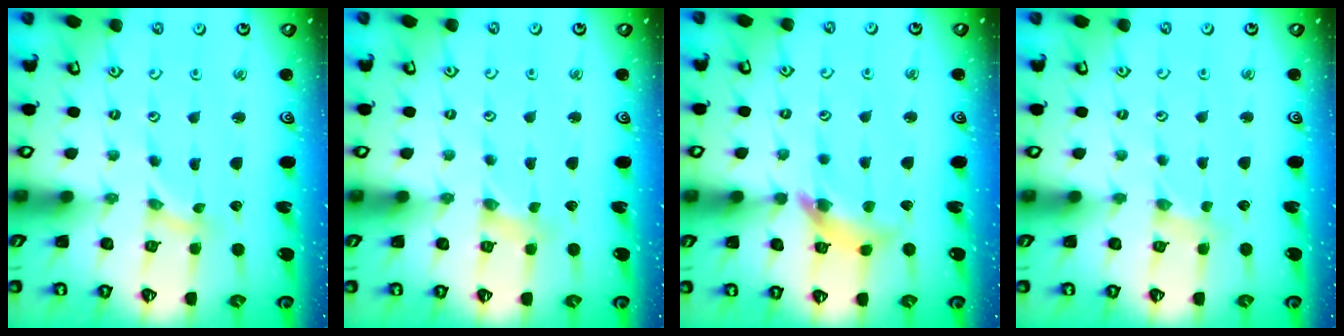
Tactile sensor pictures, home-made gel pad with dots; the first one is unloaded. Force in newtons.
{"total": 0.0}
{"total": 9.9, "press": 9.8, "slide": 0.9}
{"total": 1.1, "press": 1.0, "slide": 0.3}